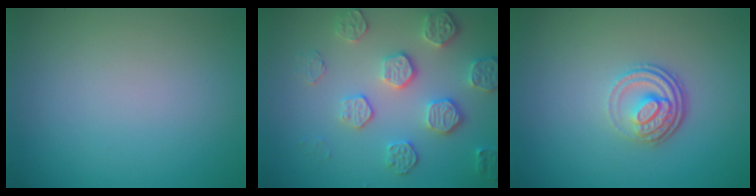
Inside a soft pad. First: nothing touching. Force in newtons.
{"total": 4.5, "press": 4.3, "slide": 1.5}
{"total": 3.8, "press": 2.6, "slide": 2.7}